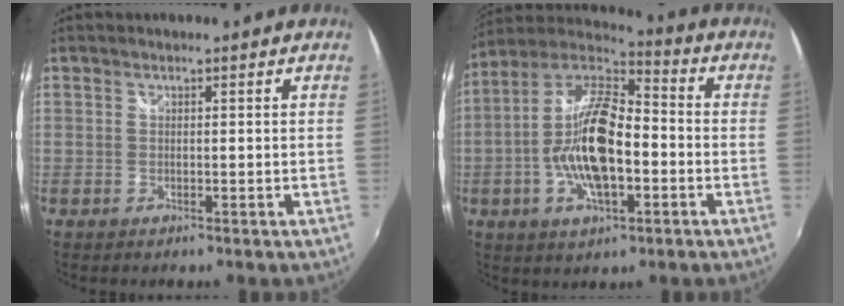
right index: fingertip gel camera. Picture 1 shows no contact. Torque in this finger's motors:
{"motor_torque": [2.14, 0.00, 1.05, 0.17]}